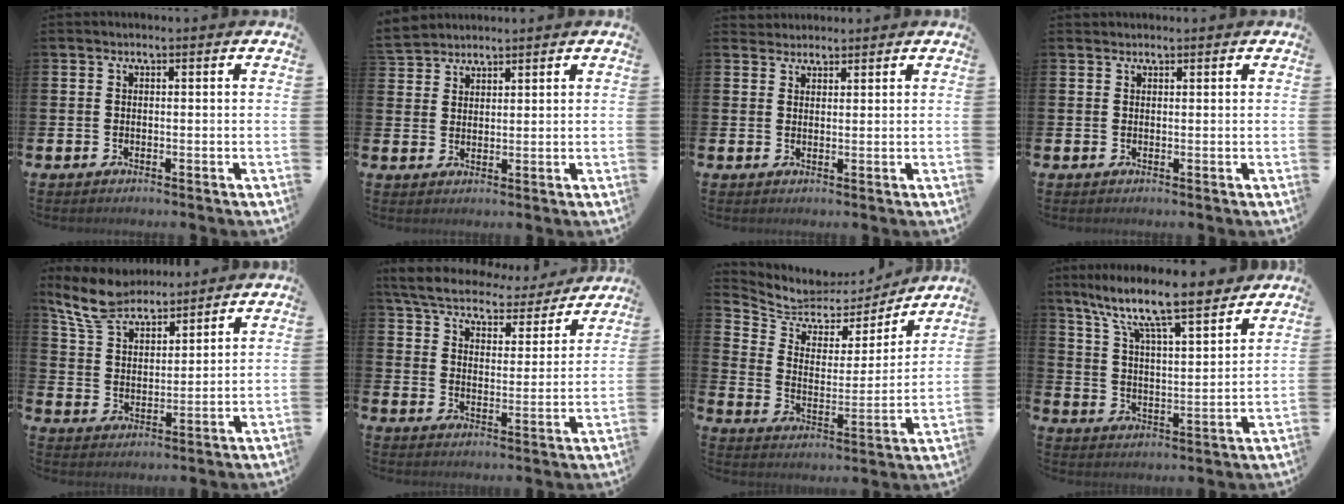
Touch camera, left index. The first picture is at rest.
{"total": 3.3, "force": [3.2, 0.7, -0.5], "torque": [0.006, -0.012, 0.060]}
{"total": 2.1, "force": [1.9, 0.8, -0.4], "torque": [0.016, -0.008, 0.033]}
{"total": 0.8, "force": [0.7, 0.2, -0.1], "torque": [0.017, -0.004, 0.010]}
{"total": 7.8, "force": [7.2, 2.3, 2.1], "torque": [-0.070, -0.028, 0.133]}
{"total": 6.4, "force": [5.9, 1.6, 1.6], "torque": [-0.061, -0.041, 0.100]}
{"total": 6.1, "force": [5.3, 2.9, 1.0], "torque": [-0.056, -0.045, 0.087]}
{"total": 9.7, "force": [8.6, 0.9, 4.3], "torque": [-0.112, -0.063, 0.144]}